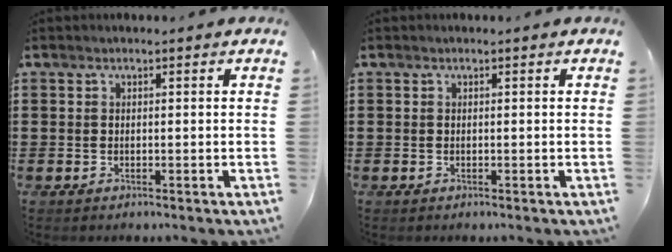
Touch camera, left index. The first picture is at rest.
{"total": 0.0}